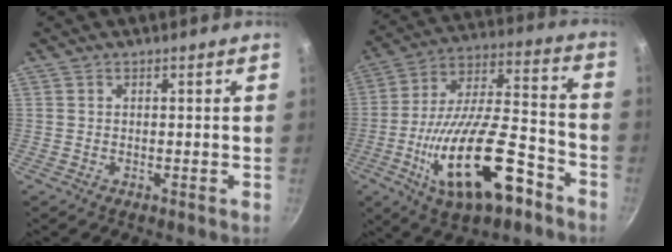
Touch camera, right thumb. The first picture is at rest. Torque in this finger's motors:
{"motor_torque": [0.39, 0.68, 2.05, -0.72, 0.30]}